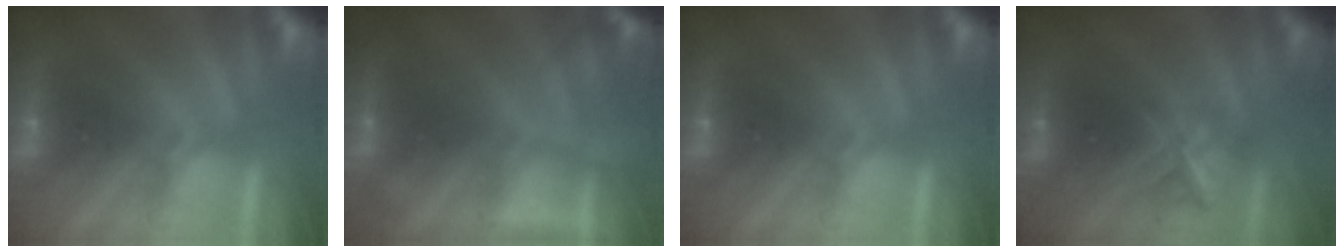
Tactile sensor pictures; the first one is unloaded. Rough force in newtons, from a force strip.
{"total": 6.6}
{"total": 0.0}
{"total": 2.9}